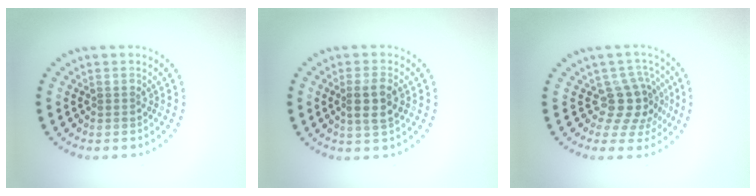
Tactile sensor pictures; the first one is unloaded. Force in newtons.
{"total": 2.6, "press": 2.4, "slide": 0.8}
{"total": 3.8, "press": 2.9, "slide": 2.5}